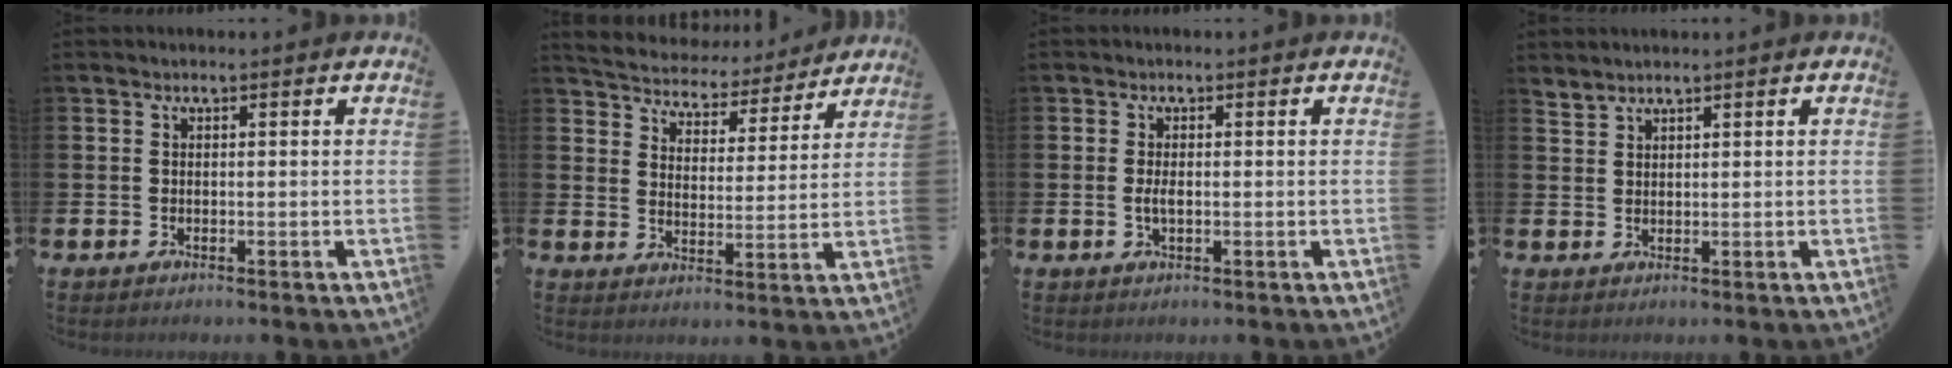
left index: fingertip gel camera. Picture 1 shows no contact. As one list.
[{"total": 5.1, "force": [5.0, 1.3, -0.2], "torque": [-0.025, -0.045, 0.083]}, {"total": 1.6, "force": [-0.3, 0.7, 1.4], "torque": [-0.028, 0.002, -0.006]}, {"total": 1.7, "force": [1.7, 0.1, 0.0], "torque": [0.003, -0.002, 0.031]}]